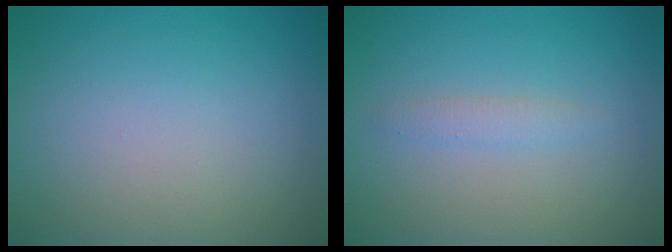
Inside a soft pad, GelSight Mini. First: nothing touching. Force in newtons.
{"total": 1.2, "press": 1.2, "slide": 0.1}